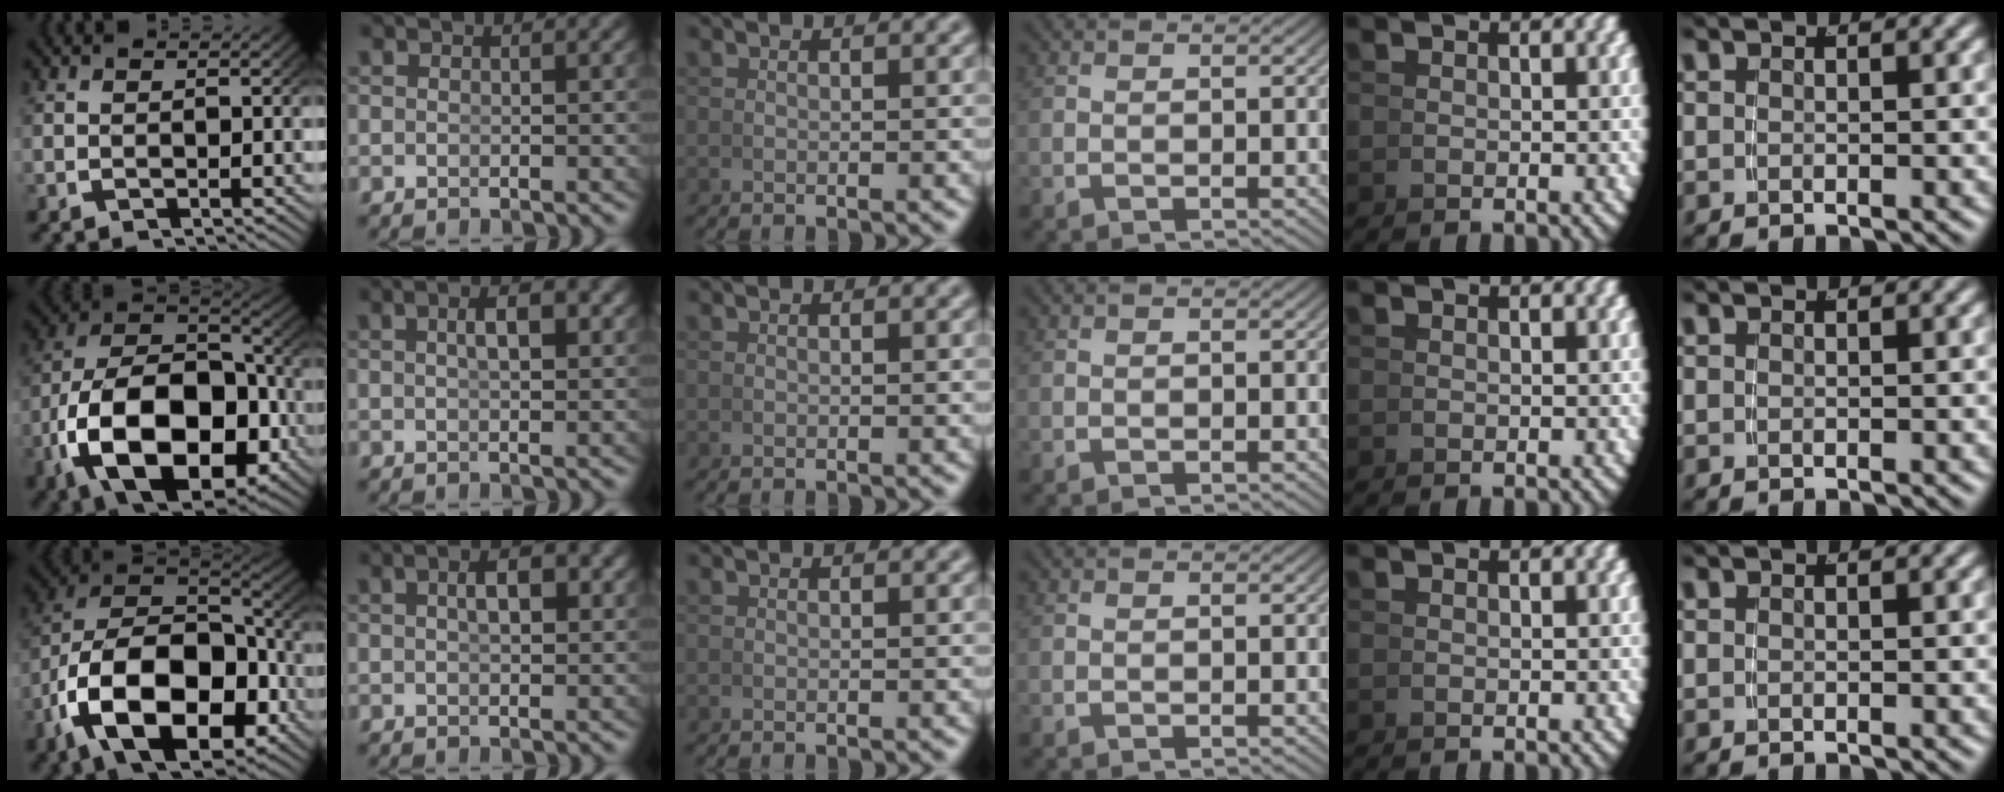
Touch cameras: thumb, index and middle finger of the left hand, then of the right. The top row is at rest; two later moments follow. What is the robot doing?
{"motion": "grasp_and_lifting", "object": "photo album"}